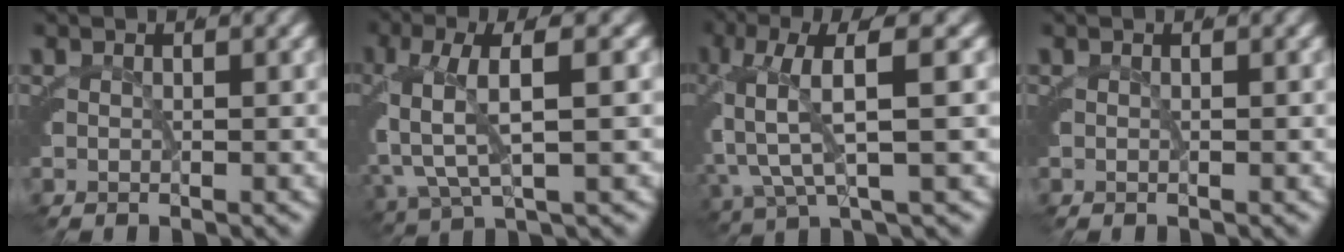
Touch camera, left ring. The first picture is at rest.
{"total": 5.6, "force": [0.7, 2.1, 5.1], "torque": [-0.109, 0.011, 0.015]}
{"total": 6.7, "force": [1.3, 2.6, 6.1], "torque": [-0.128, 0.018, 0.016]}
{"total": 0.0}